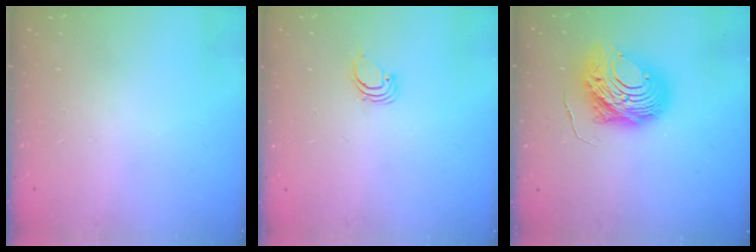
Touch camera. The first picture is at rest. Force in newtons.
{"total": 1.9, "press": 1.9, "slide": 0.1}
{"total": 12.6, "press": 12.6, "slide": 1.3}